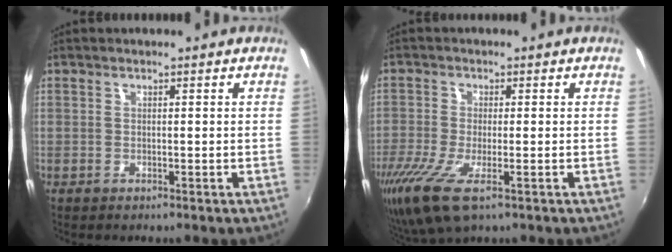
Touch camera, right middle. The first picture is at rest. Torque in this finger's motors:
{"motor_torque": [1.37, -0.77, 0.55, 0.21]}